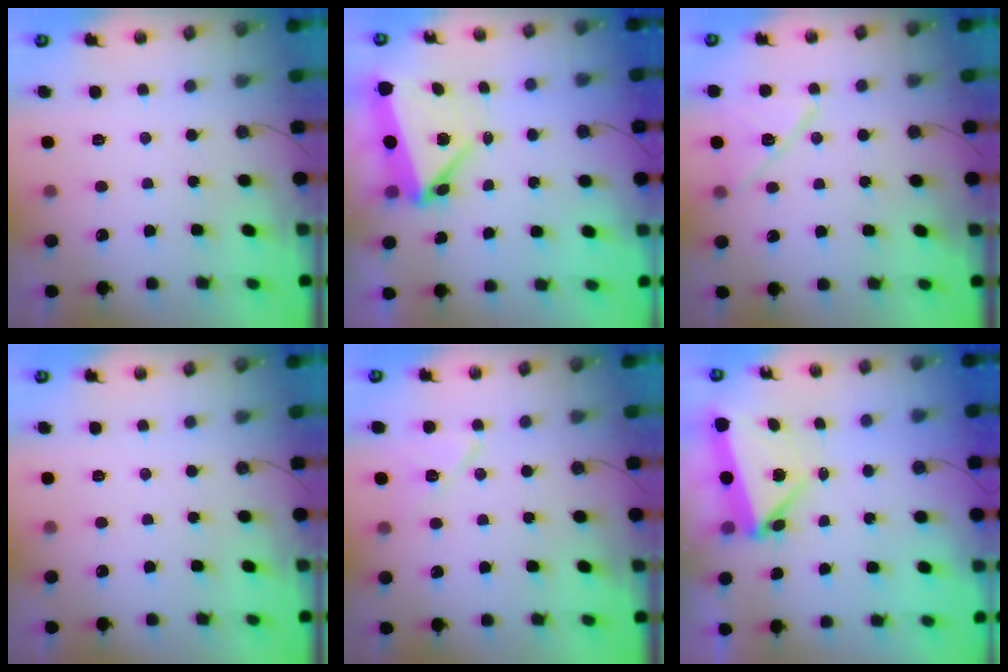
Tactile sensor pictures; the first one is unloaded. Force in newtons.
{"total": 6.8, "press": 5.6, "slide": 3.9}
{"total": 12.1, "press": 12.0, "slide": 0.9}
{"total": 0.0}
{"total": 8.9, "press": 8.9, "slide": 1.1}
{"total": 5.6, "press": 5.6, "slide": 0.4}